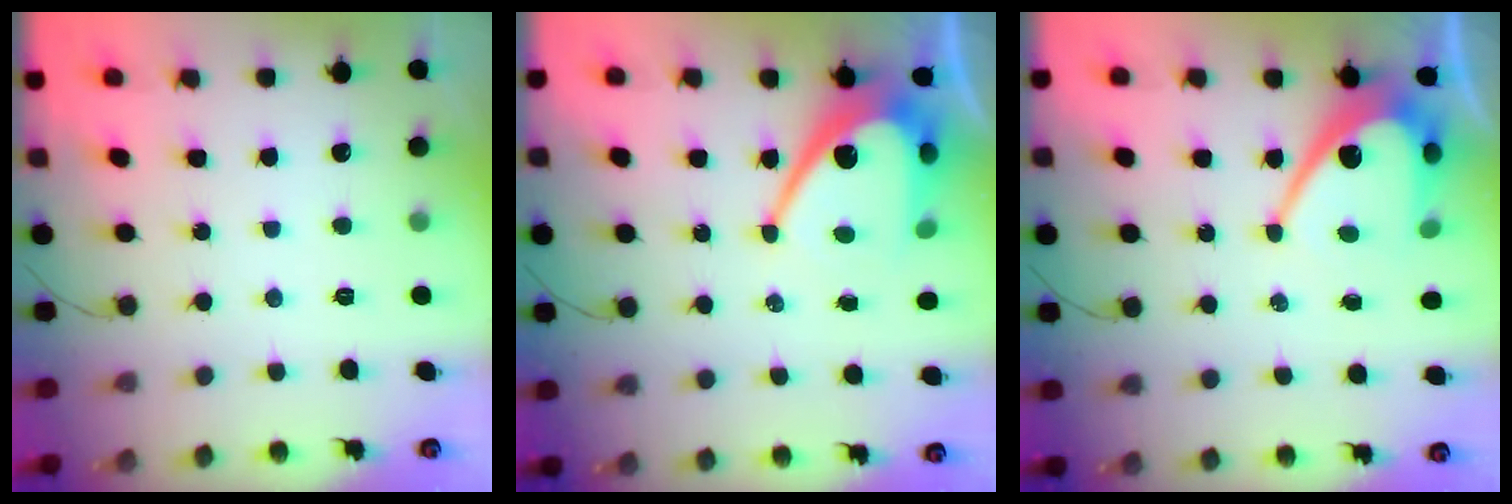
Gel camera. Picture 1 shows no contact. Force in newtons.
{"total": 12.7, "press": 12.7, "slide": 1.2}
{"total": 11.0, "press": 11.0, "slide": 0.8}